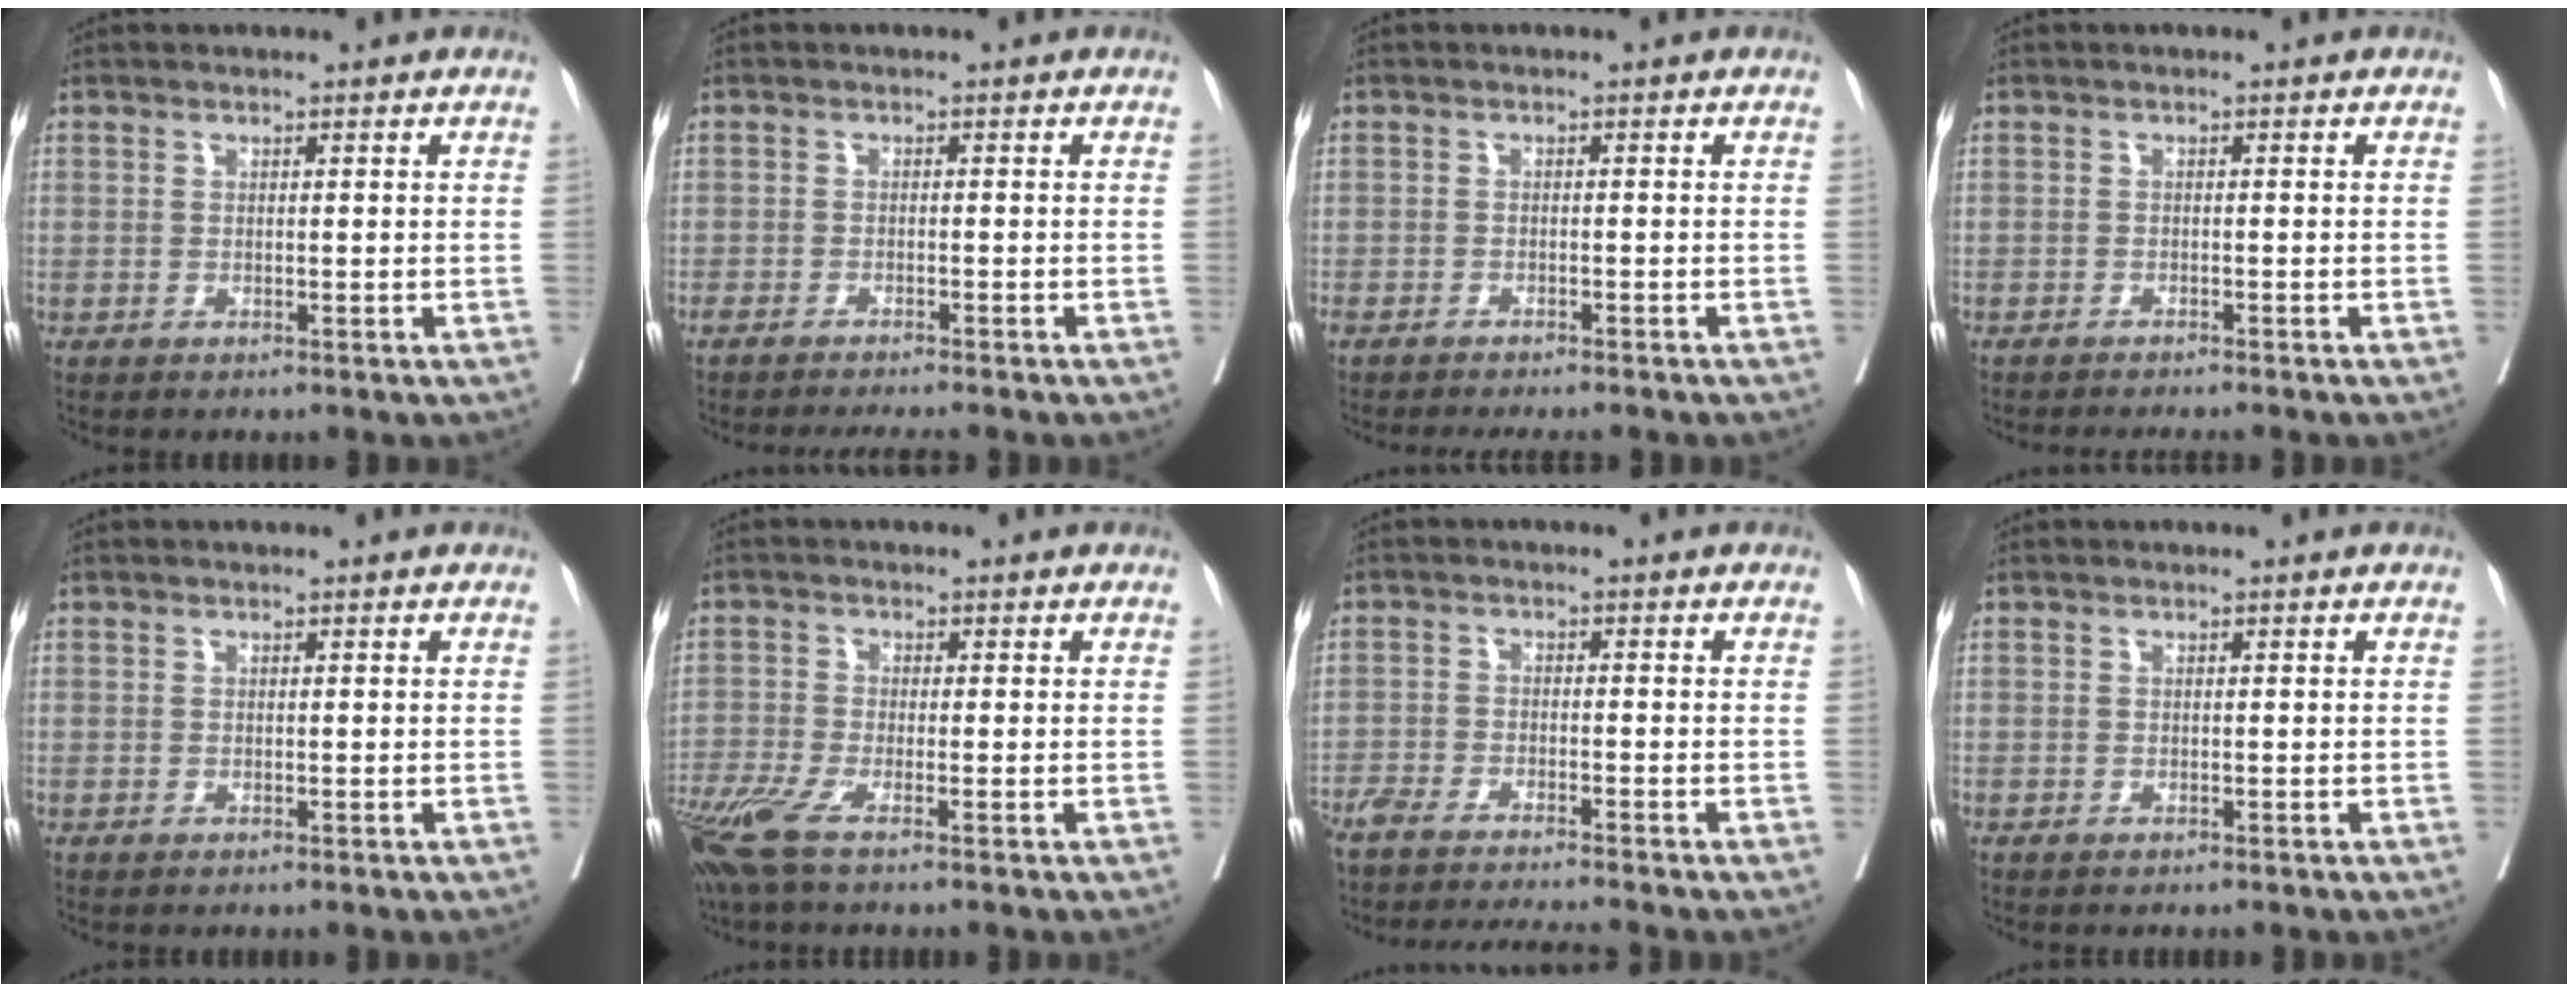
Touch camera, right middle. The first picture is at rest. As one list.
[{"total": 7.2, "force": [-6.5, 0.1, 3.0], "torque": [-0.029, -0.010, -0.093]}, {"total": 8.8, "force": [-8.0, 1.3, 3.5], "torque": [-0.041, -0.012, -0.102]}, {"total": 5.5, "force": [-5.0, 0.2, 2.3], "torque": [-0.019, -0.008, -0.069]}, {"total": 0.0}, {"total": 5.7, "force": [-3.9, 0.3, 4.1], "torque": [-0.089, -0.016, -0.081]}, {"total": 10.2, "force": [-9.4, -0.6, 3.9], "torque": [-0.038, -0.017, -0.150]}, {"total": 0.0}]